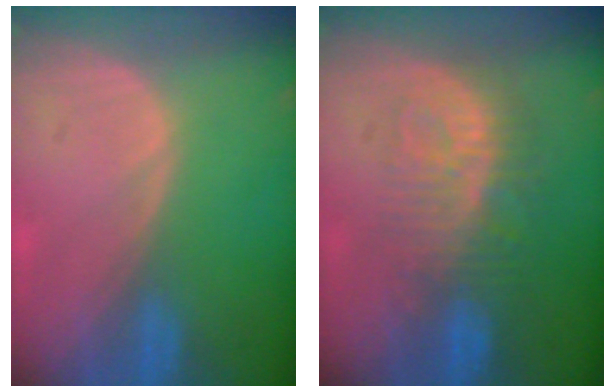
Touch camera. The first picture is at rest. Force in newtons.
{"total": 9.4, "press": 8.5, "slide": 3.9}